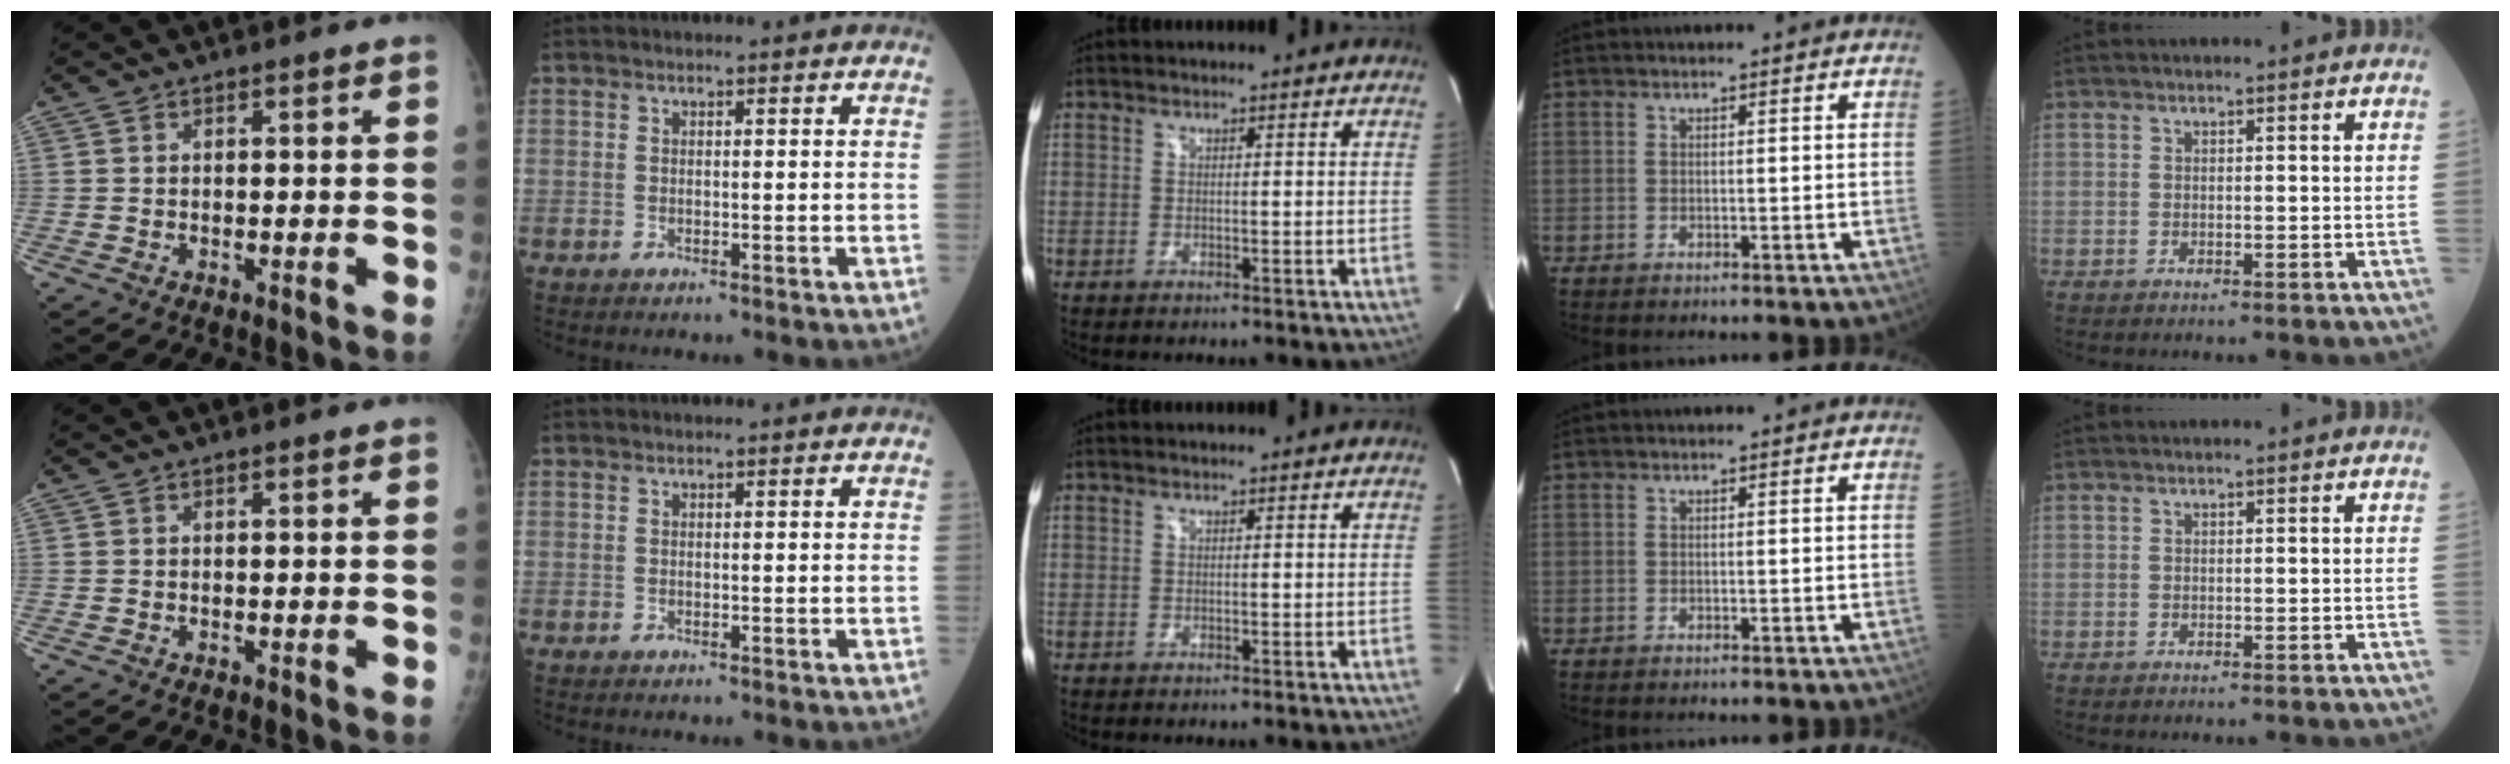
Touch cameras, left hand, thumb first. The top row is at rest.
{}